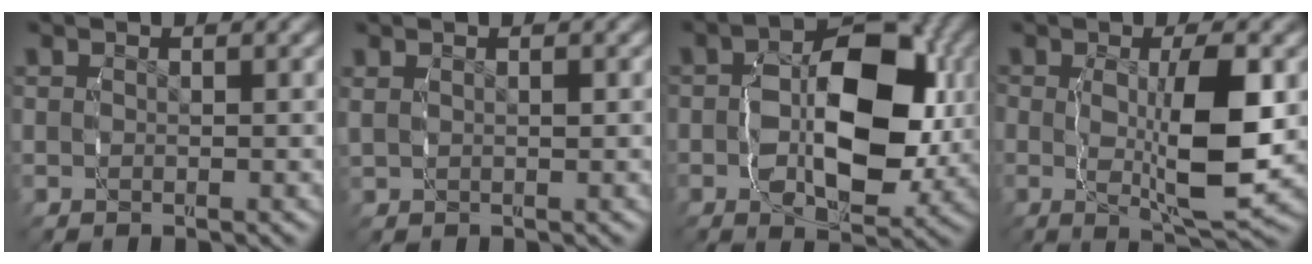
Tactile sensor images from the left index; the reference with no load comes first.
{"total": 0.8, "force": [0.6, 0.1, 0.5], "torque": [-0.006, 0.005, 0.012]}
{"total": 9.2, "force": [-0.5, 5.0, 7.7], "torque": [-0.123, -0.005, -0.012]}
{"total": 7.5, "force": [-0.6, 2.9, 6.9], "torque": [-0.125, -0.018, -0.002]}